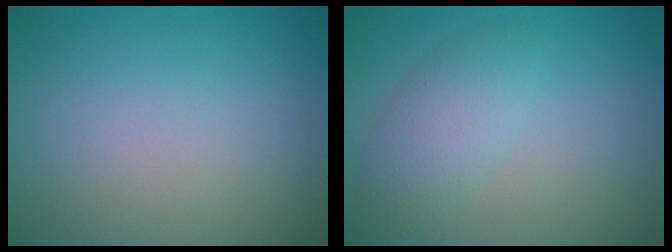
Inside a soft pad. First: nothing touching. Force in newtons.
{"total": 3.0, "press": 3.0, "slide": 0.1}